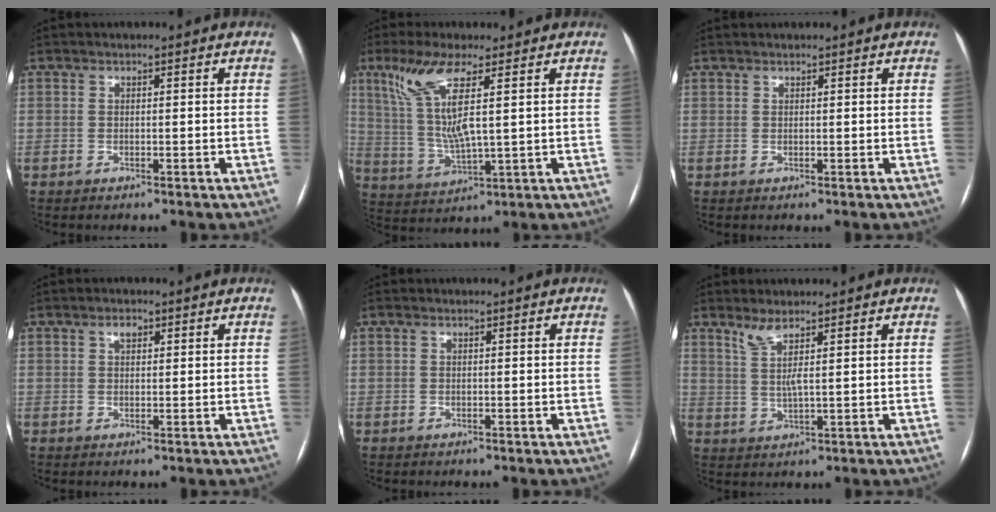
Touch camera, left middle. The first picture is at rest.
{"total": 9.5, "force": [3.9, 1.0, 8.7], "torque": [-0.195, -0.002, 0.082]}
{"total": 0.7, "force": [0.7, 0.0, 0.1], "torque": [-0.006, 0.014, 0.016]}
{"total": 1.5, "force": [0.8, 0.9, 0.9], "torque": [-0.017, 0.006, 0.014]}
{"total": 0.0}
{"total": 3.4, "force": [2.3, 0.0, 2.5], "torque": [-0.060, -0.005, 0.050]}